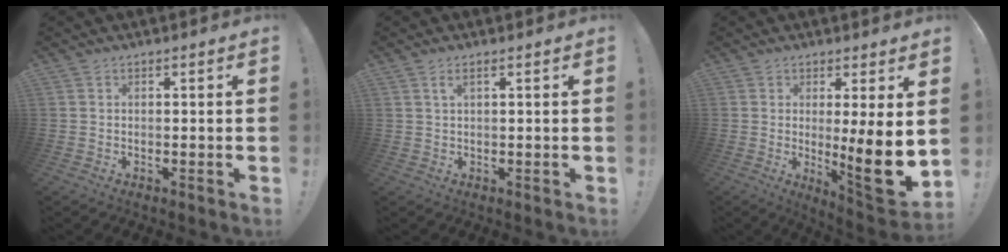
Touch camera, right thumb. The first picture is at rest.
{"total": 2.0, "force": [0.9, 0.5, 1.7], "torque": [-0.030, -0.001, 0.014]}
{"total": 13.5, "force": [-0.4, 1.3, 13.4], "torque": [-0.169, -0.024, -0.002]}